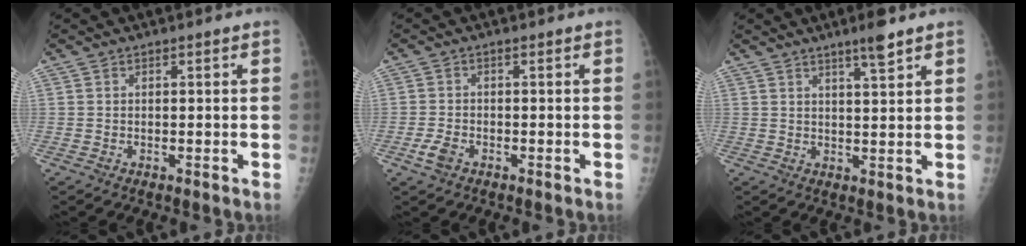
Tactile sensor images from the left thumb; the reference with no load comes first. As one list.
[{"total": 2.7, "force": [-1.4, 1.6, 1.7], "torque": [-0.039, 0.000, -0.026]}, {"total": 4.5, "force": [3.2, 0.4, 3.1], "torque": [-0.046, -0.020, 0.053]}]